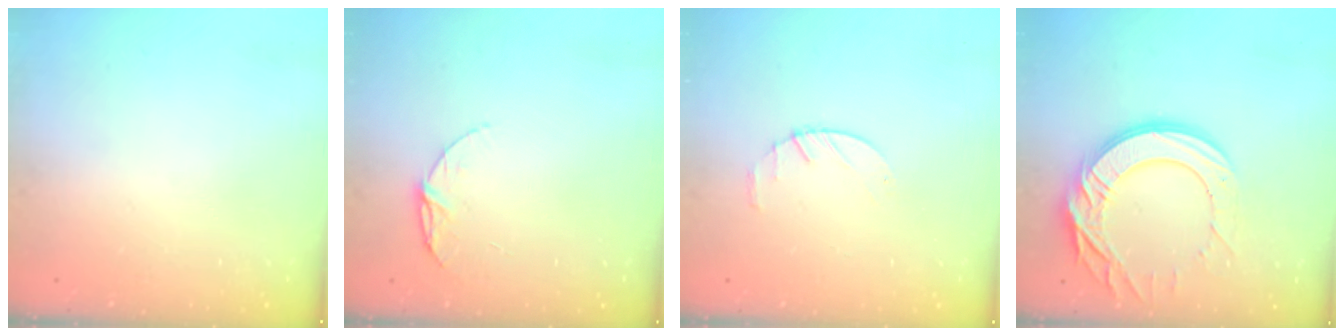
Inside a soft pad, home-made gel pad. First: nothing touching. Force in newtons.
{"total": 7.6, "press": 7.6, "slide": 0.6}
{"total": 2.4, "press": 2.3, "slide": 0.3}
{"total": 17.9, "press": 17.8, "slide": 1.9}